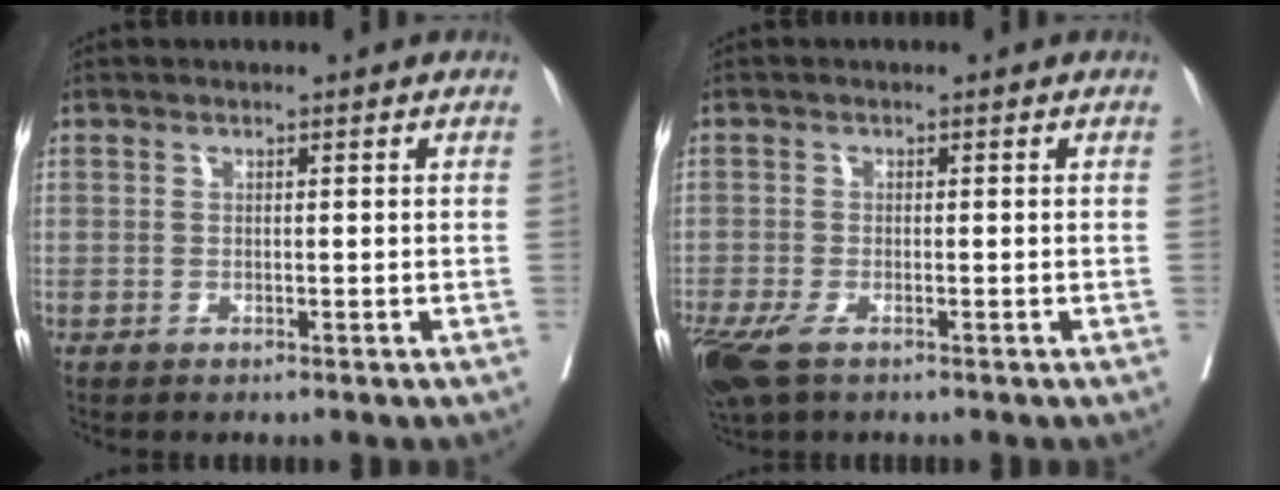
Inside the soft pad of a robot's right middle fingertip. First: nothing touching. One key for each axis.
{"total": 7.0, "fx": -4.3, "fy": 2.7, "fz": 4.8, "tx": -0.108, "ty": -0.022, "tz": -0.078}